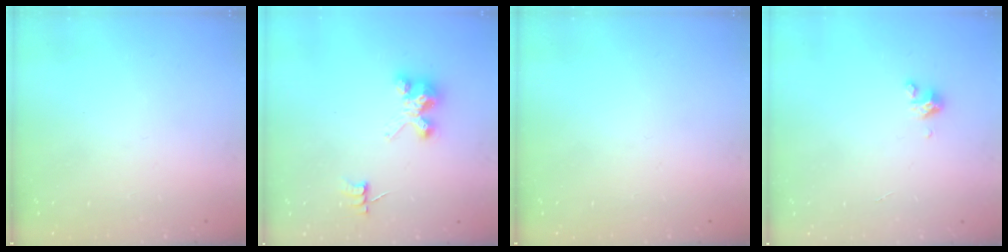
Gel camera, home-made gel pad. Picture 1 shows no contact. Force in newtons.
{"total": 4.5, "press": 4.5, "slide": 0.1}
{"total": 0.0}
{"total": 1.7, "press": 1.7, "slide": 0.3}